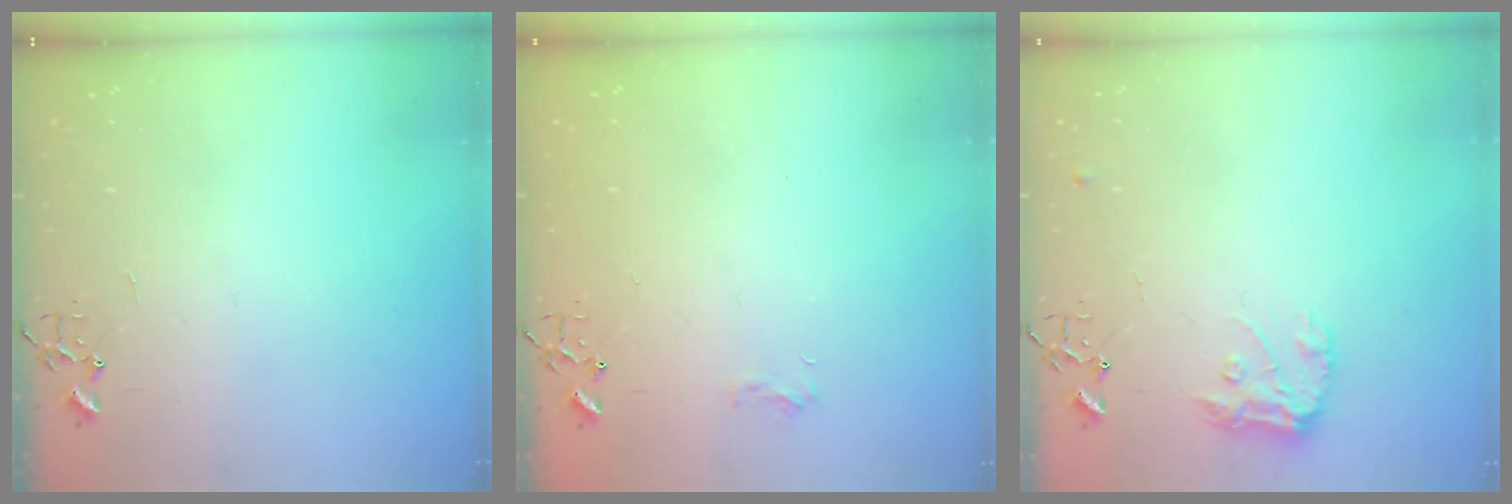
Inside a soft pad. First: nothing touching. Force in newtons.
{"total": 5.8, "press": 5.8, "slide": 0.7}
{"total": 10.9, "press": 10.9, "slide": 0.6}